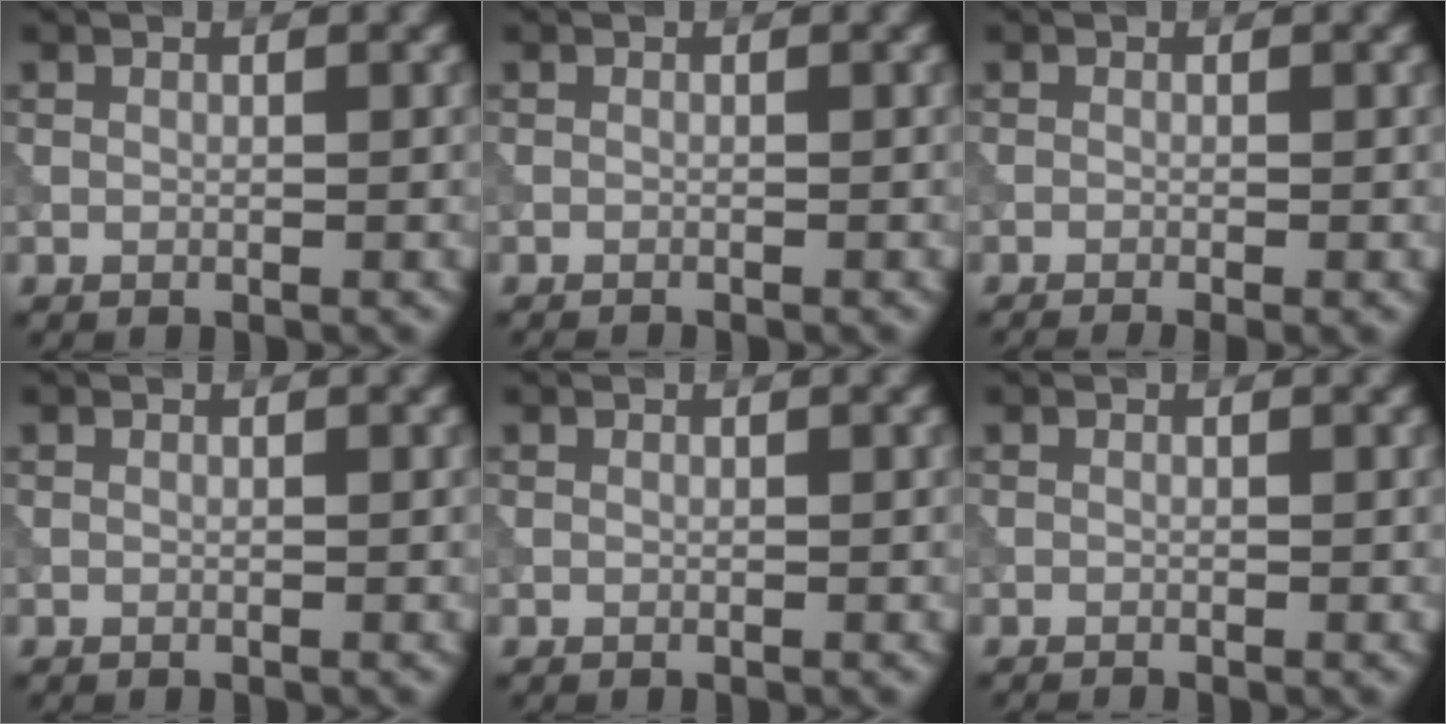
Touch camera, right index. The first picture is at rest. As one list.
[{"total": 0.8, "force": [-0.8, 0.2, 0.3], "torque": [0.003, -0.002, -0.015]}, {"total": 2.0, "force": [-1.1, 0.5, 1.5], "torque": [-0.014, -0.007, -0.019]}, {"total": 0.0}, {"total": 0.0}, {"total": 0.5, "force": [-0.4, 0.1, 0.3], "torque": [0.002, -0.003, -0.010]}]